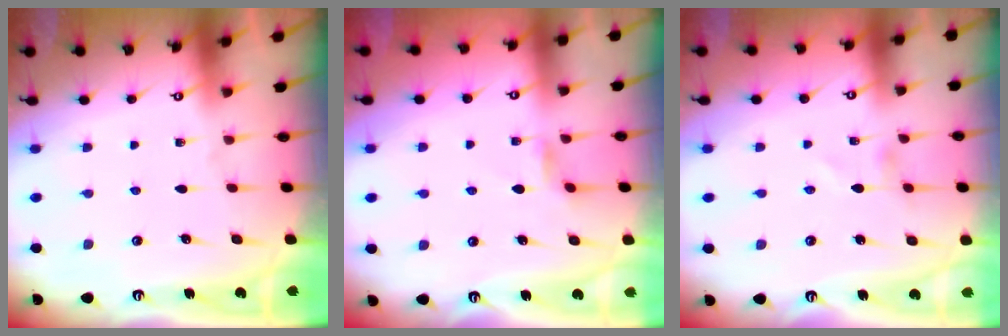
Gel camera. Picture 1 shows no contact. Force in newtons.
{"total": 2.3, "press": 2.3, "slide": 0.5}
{"total": 0.0}